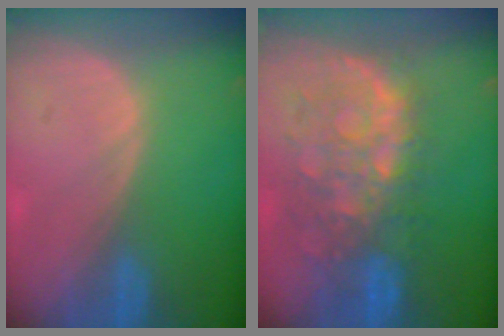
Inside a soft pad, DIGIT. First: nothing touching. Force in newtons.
{"total": 10.4, "press": 9.3, "slide": 4.7}